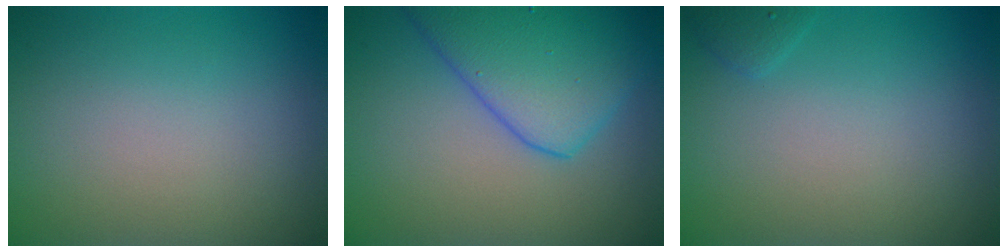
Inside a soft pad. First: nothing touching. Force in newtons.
{"total": 7.4, "press": 7.4, "slide": 0.4}
{"total": 0.9, "press": 0.9, "slide": 0.0}